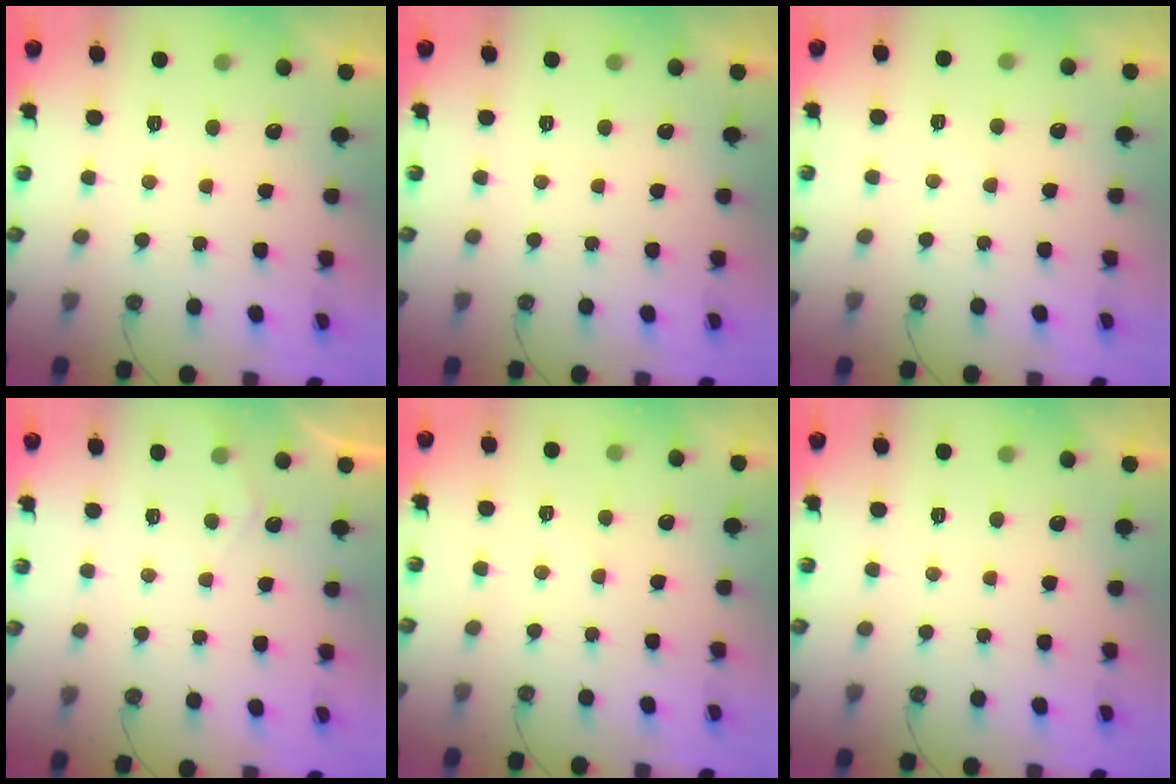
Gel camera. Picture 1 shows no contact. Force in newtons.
{"total": 0.0}
{"total": 2.5, "press": 2.5, "slide": 0.3}
{"total": 2.9, "press": 2.9, "slide": 0.4}
{"total": 3.2, "press": 3.1, "slide": 0.5}
{"total": 0.0}